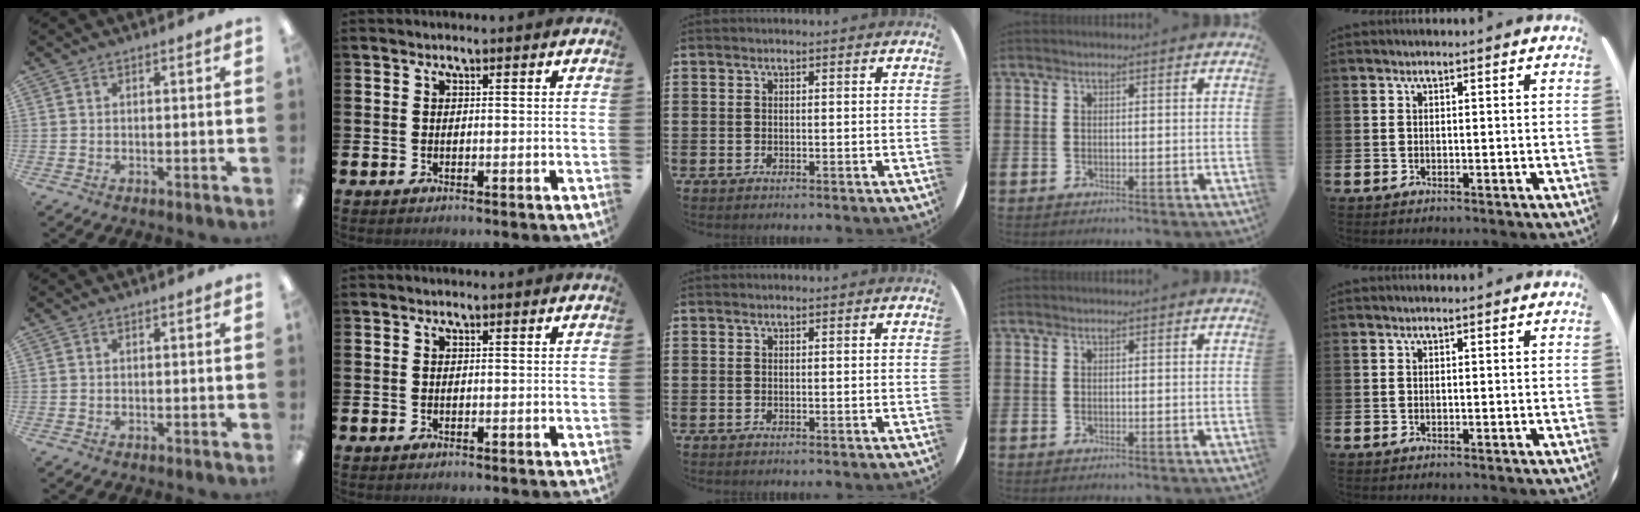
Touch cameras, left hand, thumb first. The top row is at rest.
{}